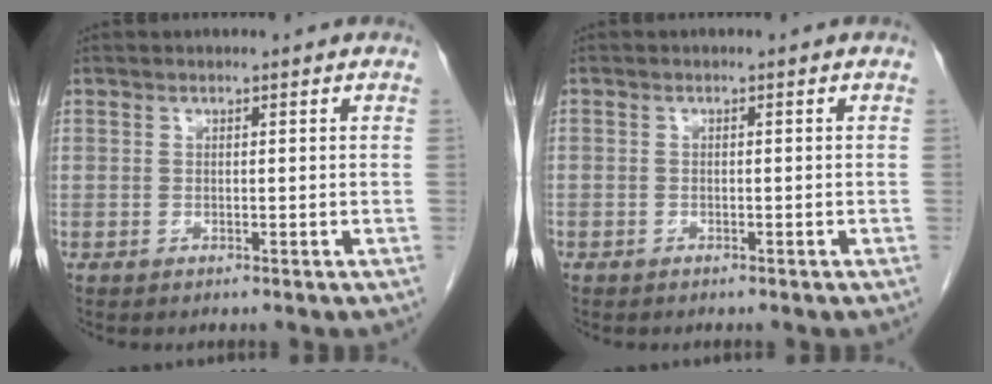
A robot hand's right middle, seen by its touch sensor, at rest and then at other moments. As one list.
[{"total": 0.8, "force": [-0.6, 0.5, 0.0], "torque": [-0.009, 0.003, -0.012]}]